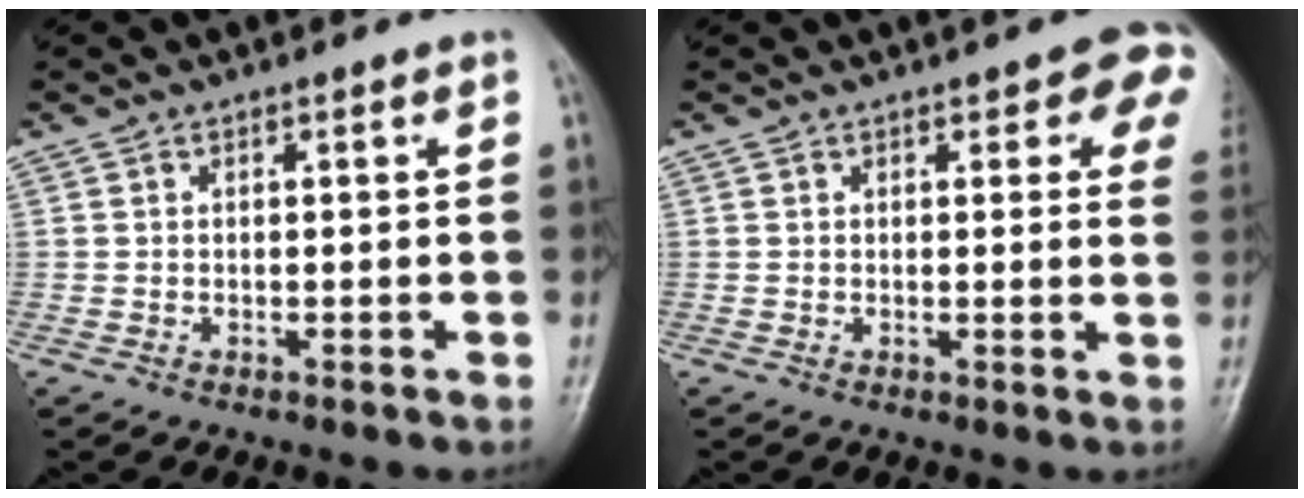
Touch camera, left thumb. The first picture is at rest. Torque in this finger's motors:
{"motor_torque": [0.31, 0.48, 0.12, -0.16, 0.01]}